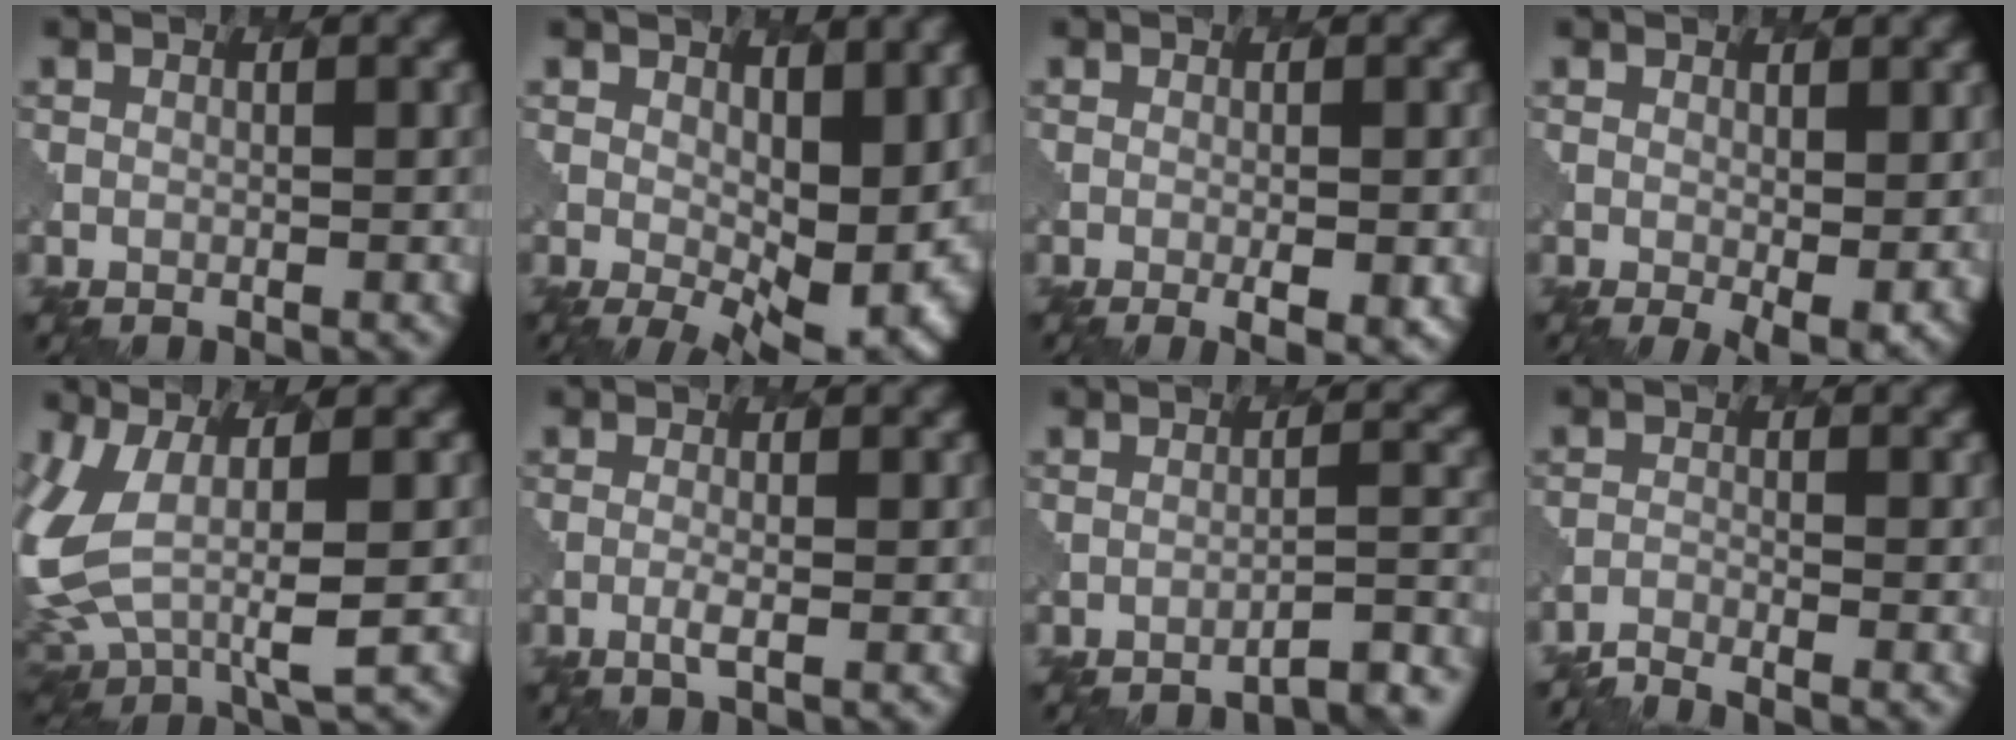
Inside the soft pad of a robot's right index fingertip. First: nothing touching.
{"total": 9.3, "force": [0.8, 5.2, 7.6], "torque": [-0.108, -0.024, 0.025]}
{"total": 2.9, "force": [-0.8, 0.7, 2.8], "torque": [-0.040, -0.008, -0.005]}
{"total": 2.9, "force": [0.2, 1.2, 2.6], "torque": [-0.038, -0.015, 0.010]}
{"total": 8.4, "force": [0.9, 4.6, 7.0], "torque": [-0.181, -0.017, 0.019]}
{"total": 1.1, "force": [0.0, 0.2, 1.1], "torque": [-0.022, -0.001, -0.006]}
{"total": 4.3, "force": [-3.8, 0.8, 1.9], "torque": [-0.010, 0.013, -0.051]}
{"total": 2.3, "force": [-2.2, 0.2, 0.4], "torque": [-0.008, -0.004, -0.051]}